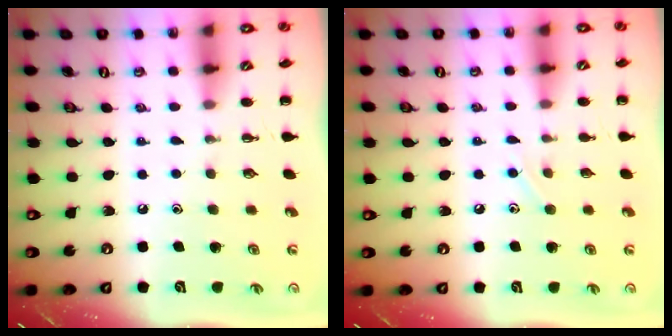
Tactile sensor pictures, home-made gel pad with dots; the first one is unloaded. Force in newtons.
{"total": 4.5, "press": 4.3, "slide": 1.1}